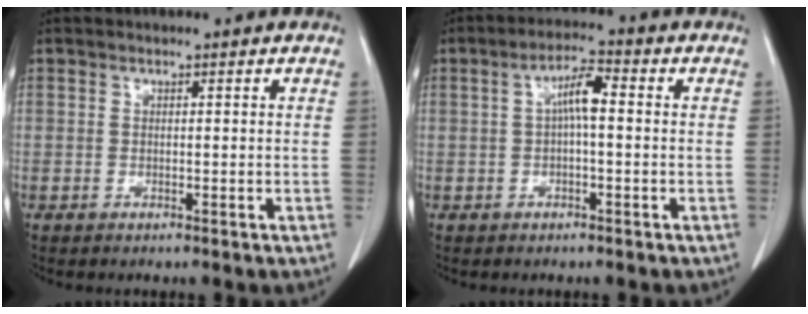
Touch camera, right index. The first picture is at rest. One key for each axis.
{"total": 4.5, "fx": 0.4, "fy": 0.9, "fz": 4.4, "tx": -0.078, "ty": 0.015, "tz": 0.004}